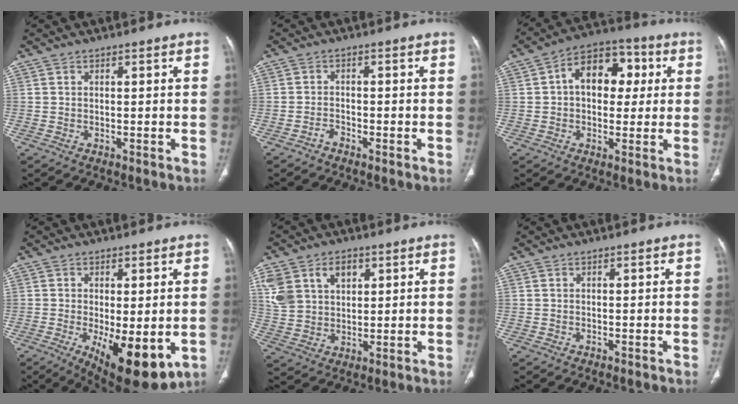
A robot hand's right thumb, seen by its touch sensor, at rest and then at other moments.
{"total": 1.5, "force": [-1.3, 0.6, 0.5], "torque": [-0.011, 0.009, -0.025]}
{"total": 12.6, "force": [2.3, 8.5, 9.0], "torque": [-0.097, 0.023, 0.027]}
{"total": 12.8, "force": [-3.2, 4.8, 11.4], "torque": [-0.166, -0.027, -0.031]}
{"total": 11.1, "force": [4.6, 7.9, 6.4], "torque": [-0.112, -0.003, 0.098]}
{"total": 0.0}